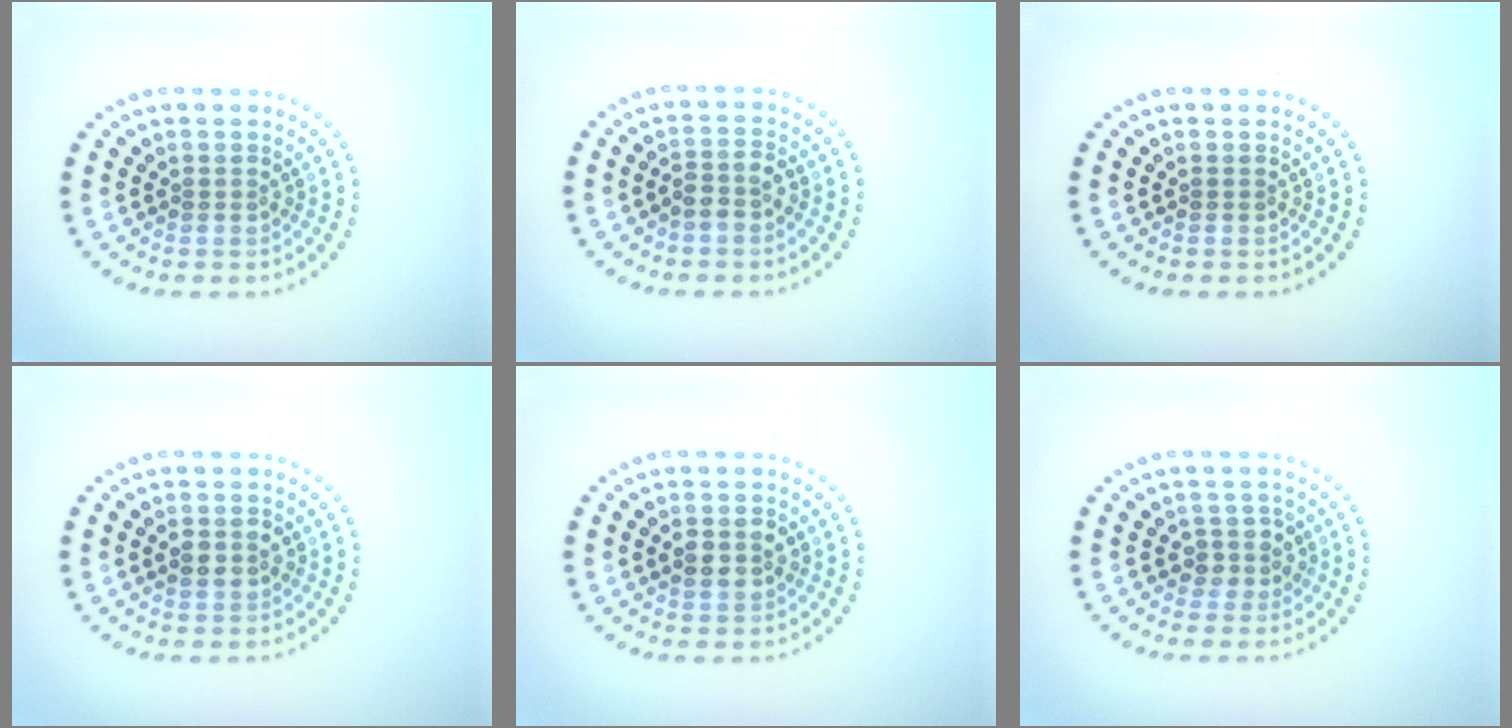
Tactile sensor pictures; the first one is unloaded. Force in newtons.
{"total": 2.0, "press": 1.8, "slide": 0.9}
{"total": 0.0}
{"total": 2.4, "press": 2.4, "slide": 0.2}
{"total": 2.8, "press": 2.8, "slide": 0.1}
{"total": 2.1, "press": 1.8, "slide": 0.9}